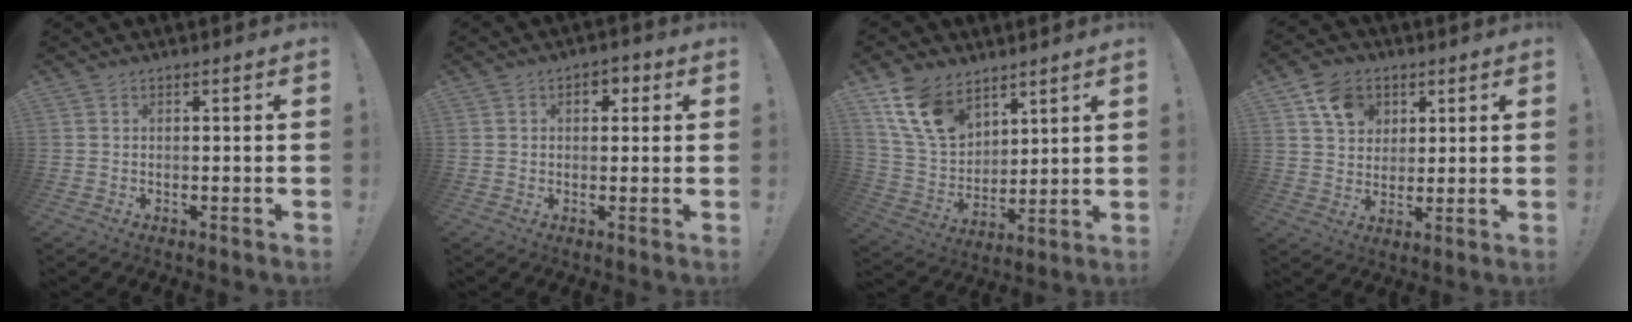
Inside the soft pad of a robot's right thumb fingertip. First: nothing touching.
{"total": 3.9, "force": [0.7, 3.0, 2.4], "torque": [-0.025, 0.008, 0.007]}
{"total": 15.3, "force": [9.7, 9.4, 7.2], "torque": [-0.146, -0.048, 0.190]}
{"total": 10.4, "force": [4.8, 8.4, 3.7], "torque": [-0.052, -0.018, 0.094]}